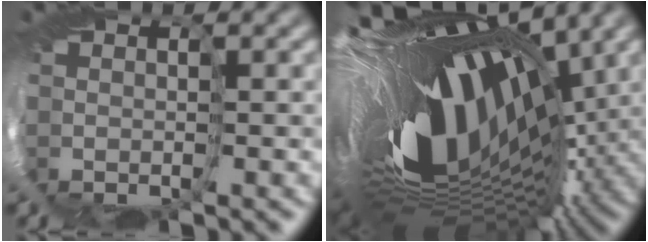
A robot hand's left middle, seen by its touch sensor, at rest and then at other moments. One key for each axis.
{"total": 16.9, "fx": 2.2, "fy": 6.8, "fz": 15.3, "tx": -0.226, "ty": -0.036, "tz": 0.009}